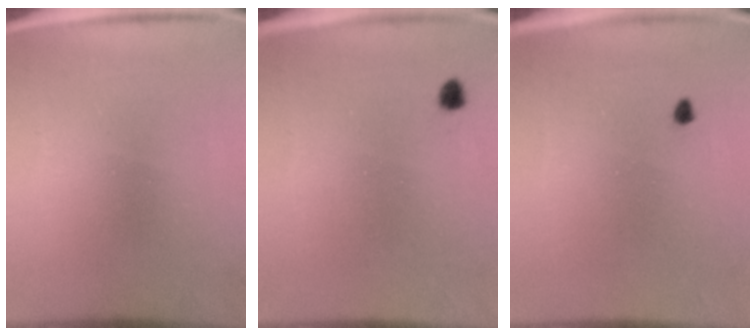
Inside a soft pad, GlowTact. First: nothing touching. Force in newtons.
{"total": 1.2}
{"total": 0.7}